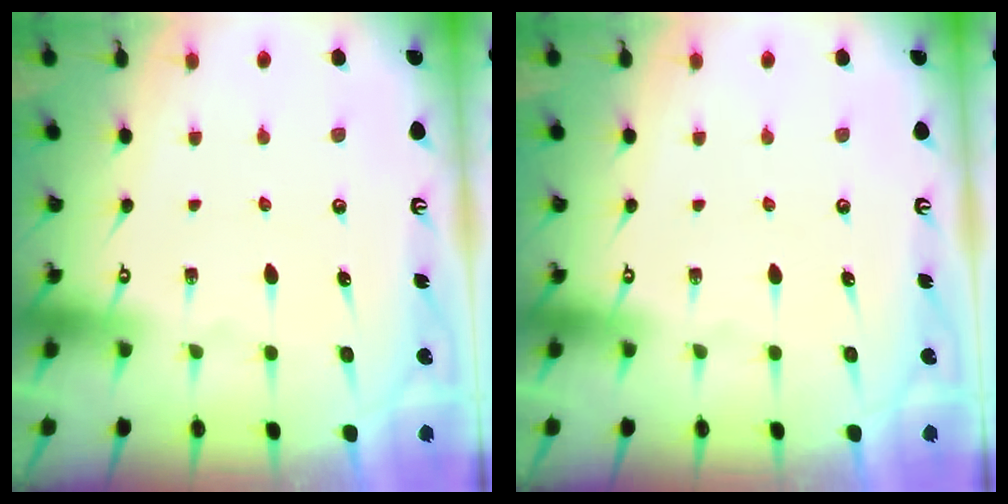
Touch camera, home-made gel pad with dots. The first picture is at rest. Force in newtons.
{"total": 0.0}